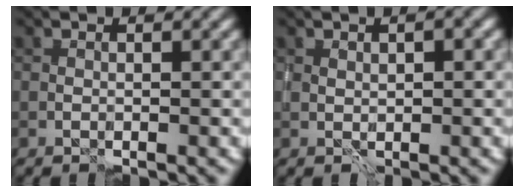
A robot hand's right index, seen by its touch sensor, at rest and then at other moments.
{"total": 1.1, "force": [0.6, 0.6, 0.7], "torque": [-0.009, 0.001, 0.011]}